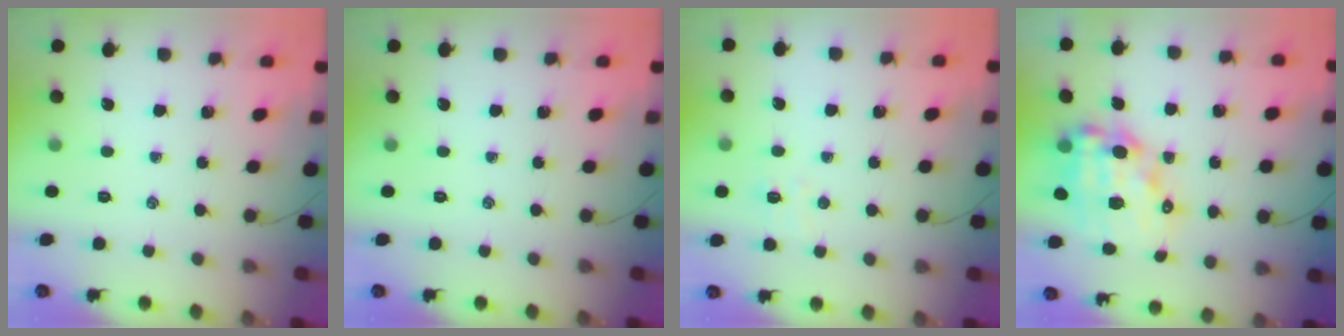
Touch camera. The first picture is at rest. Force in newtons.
{"total": 0.0}
{"total": 4.1, "press": 4.0, "slide": 0.8}
{"total": 15.6, "press": 15.2, "slide": 3.3}